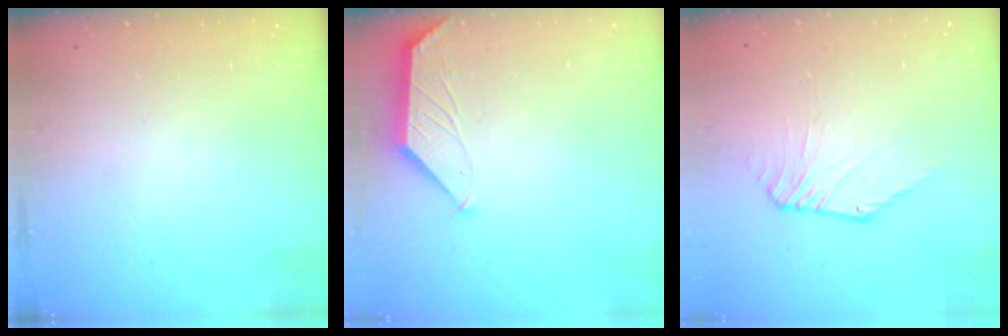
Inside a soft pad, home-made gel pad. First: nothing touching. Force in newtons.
{"total": 1.3, "press": 1.2, "slide": 0.3}
{"total": 1.1, "press": 1.1, "slide": 0.3}